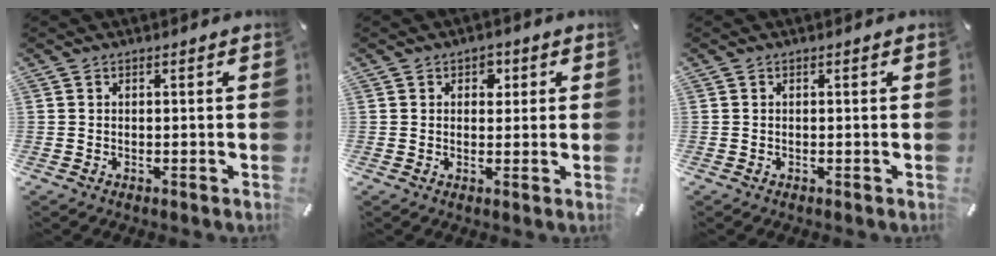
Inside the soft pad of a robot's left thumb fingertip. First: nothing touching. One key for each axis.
{"total": 2.8, "fx": 1.0, "fy": 2.3, "fz": 1.4, "tx": 0.001, "ty": -0.006, "tz": 0.008}
{"total": 0.0}